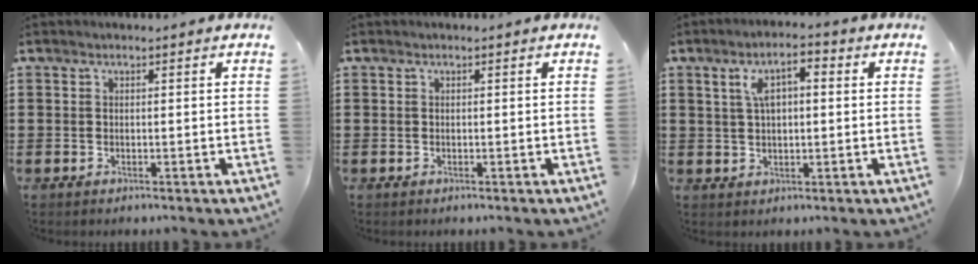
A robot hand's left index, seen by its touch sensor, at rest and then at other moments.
{"total": 0.0}
{"total": 5.4, "force": [1.3, 2.4, 4.6], "torque": [-0.088, 0.009, 0.017]}